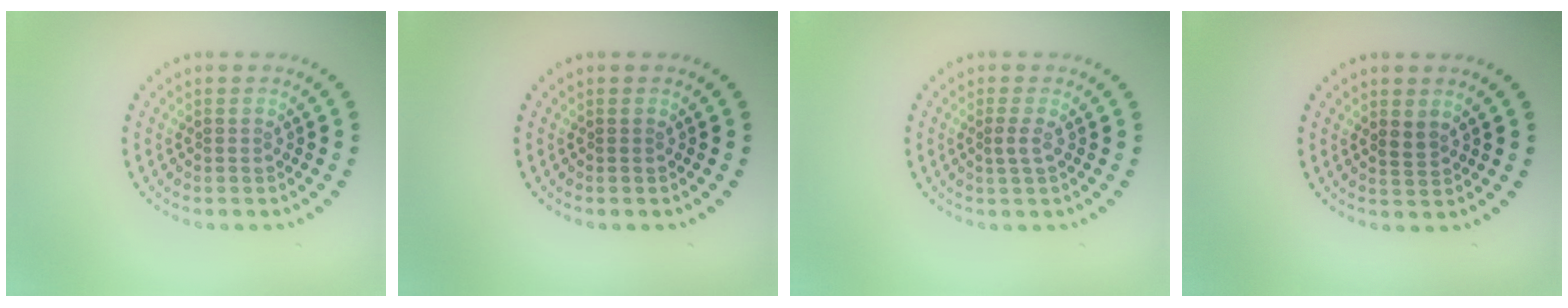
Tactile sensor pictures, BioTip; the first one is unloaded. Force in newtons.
{"total": 0.0}
{"total": 1.1, "press": 0.9, "slide": 0.6}
{"total": 1.2, "press": 1.0, "slide": 0.7}